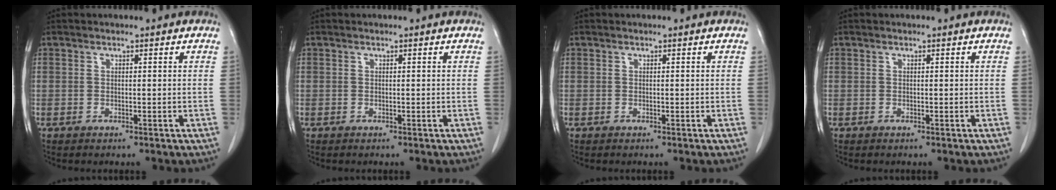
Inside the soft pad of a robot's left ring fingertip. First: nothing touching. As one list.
[{"total": 0.0}, {"total": 0.0}, {"total": 0.0}]